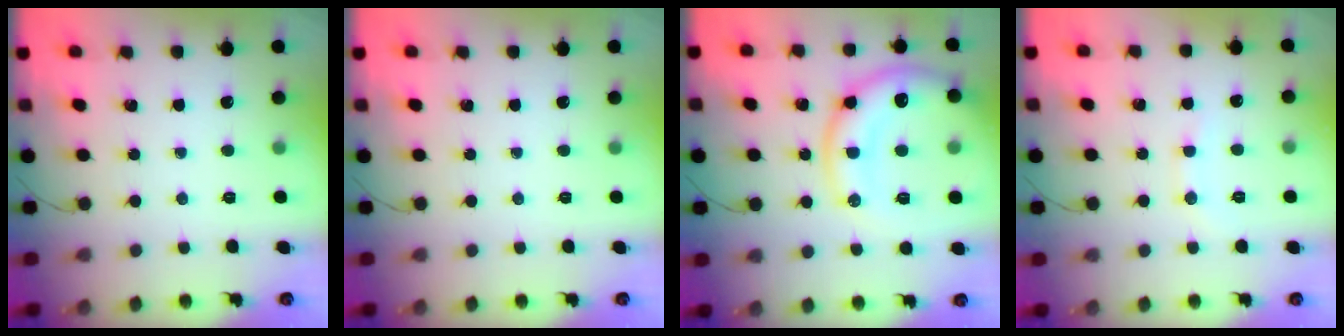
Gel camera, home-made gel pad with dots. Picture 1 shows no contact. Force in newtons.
{"total": 0.0}
{"total": 17.6, "press": 17.4, "slide": 2.3}
{"total": 5.9, "press": 5.7, "slide": 1.6}